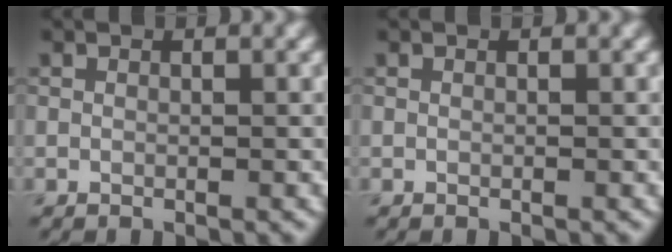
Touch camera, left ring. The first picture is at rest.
{"total": 0.0}